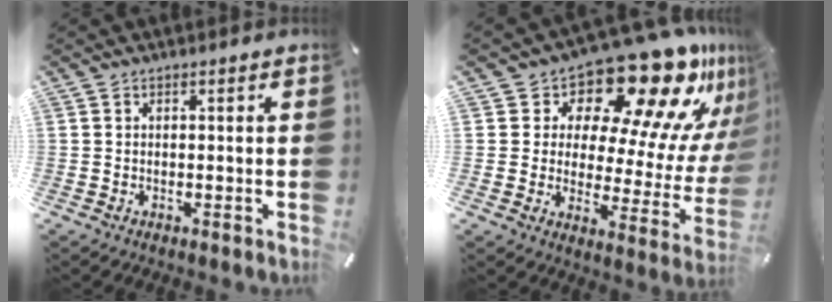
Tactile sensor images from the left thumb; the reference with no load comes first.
{"total": 21.5, "force": [15.7, 9.0, 11.7], "torque": [-0.153, -0.140, 0.256]}